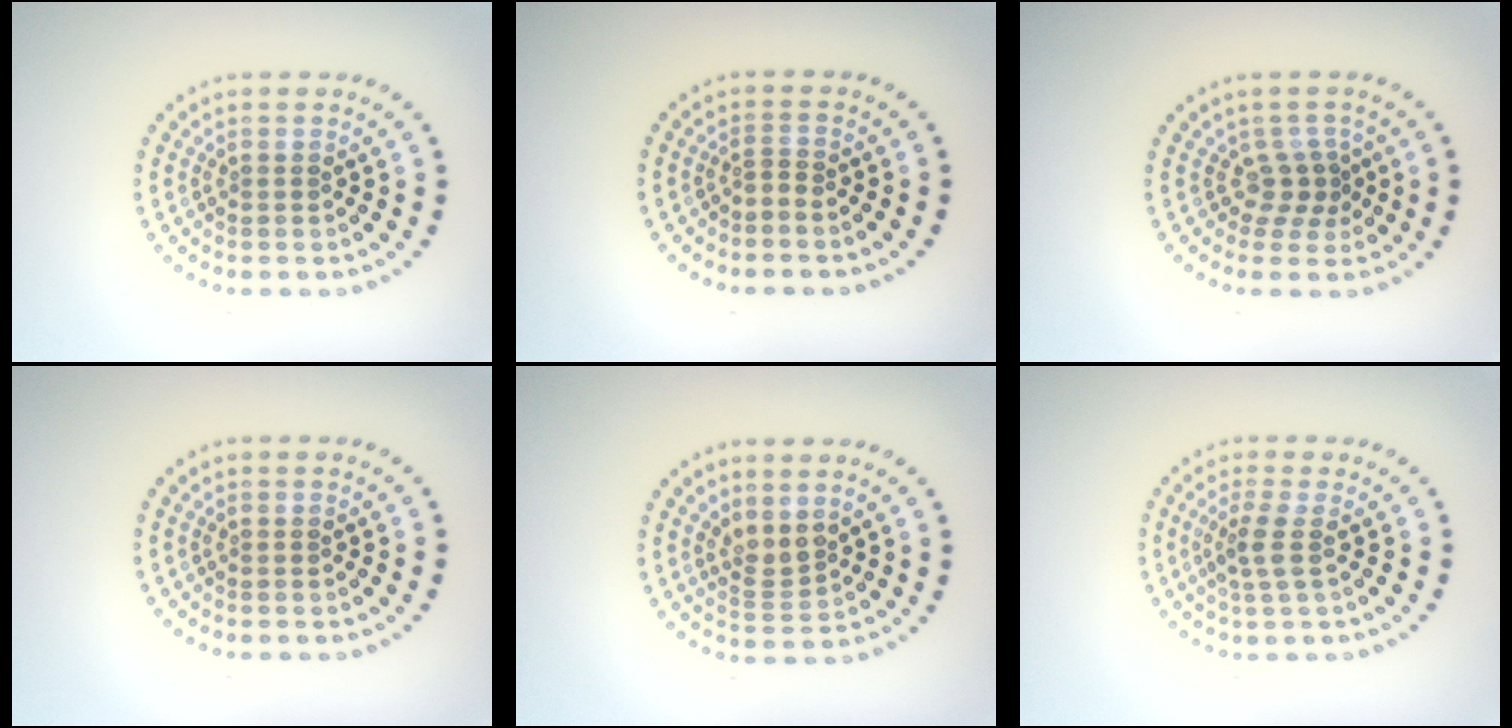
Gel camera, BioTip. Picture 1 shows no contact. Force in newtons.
{"total": 0.6, "press": 0.1, "slide": 0.6}
{"total": 2.2, "press": 1.5, "slide": 1.6}
{"total": 0.0}
{"total": 2.0, "press": 1.6, "slide": 1.3}
{"total": 2.0, "press": 1.6, "slide": 1.3}